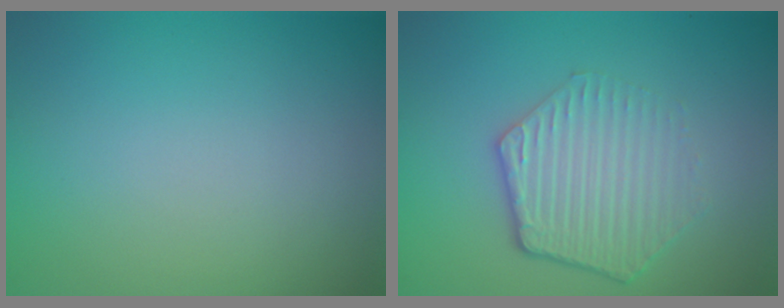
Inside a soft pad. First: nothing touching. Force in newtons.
{"total": 4.3, "press": 3.2, "slide": 2.8}